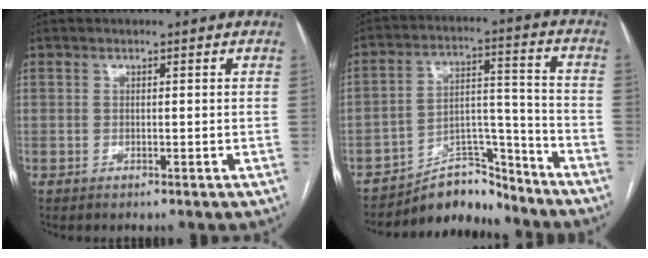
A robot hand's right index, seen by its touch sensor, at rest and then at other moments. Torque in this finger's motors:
{"motor_torque": [-0.19, -0.02, -0.26, -0.11]}